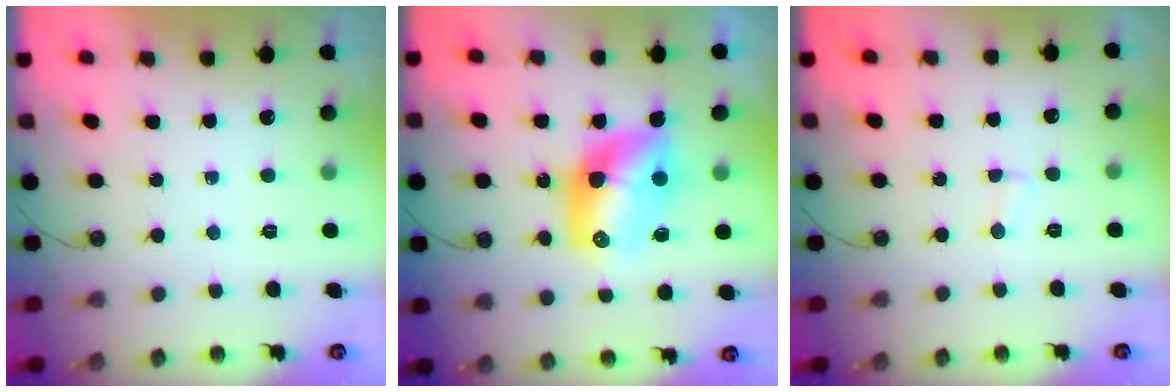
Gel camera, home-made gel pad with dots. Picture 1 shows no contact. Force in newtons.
{"total": 13.1, "press": 13.1, "slide": 1.0}
{"total": 2.3, "press": 2.3, "slide": 0.2}